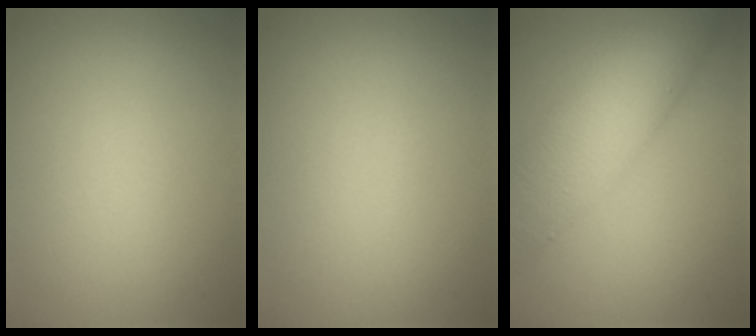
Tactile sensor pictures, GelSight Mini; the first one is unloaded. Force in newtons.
{"total": 0.0}
{"total": 8.6, "press": 8.6, "slide": 0.3}